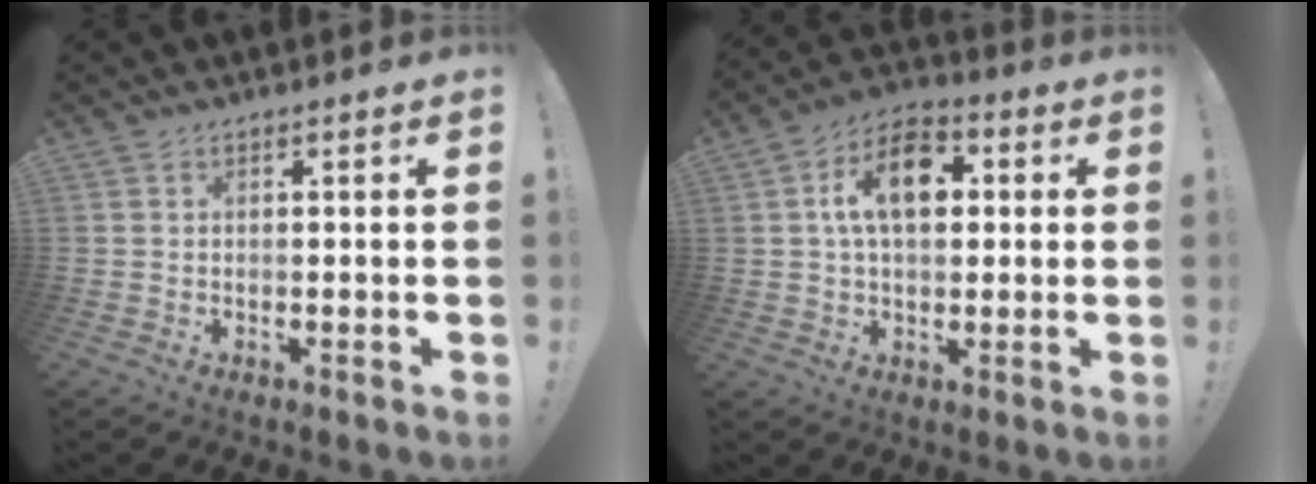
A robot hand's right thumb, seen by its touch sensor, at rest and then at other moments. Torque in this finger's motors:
{"motor_torque": [1.07, 0.90, 0.82, -0.24, 0.18]}